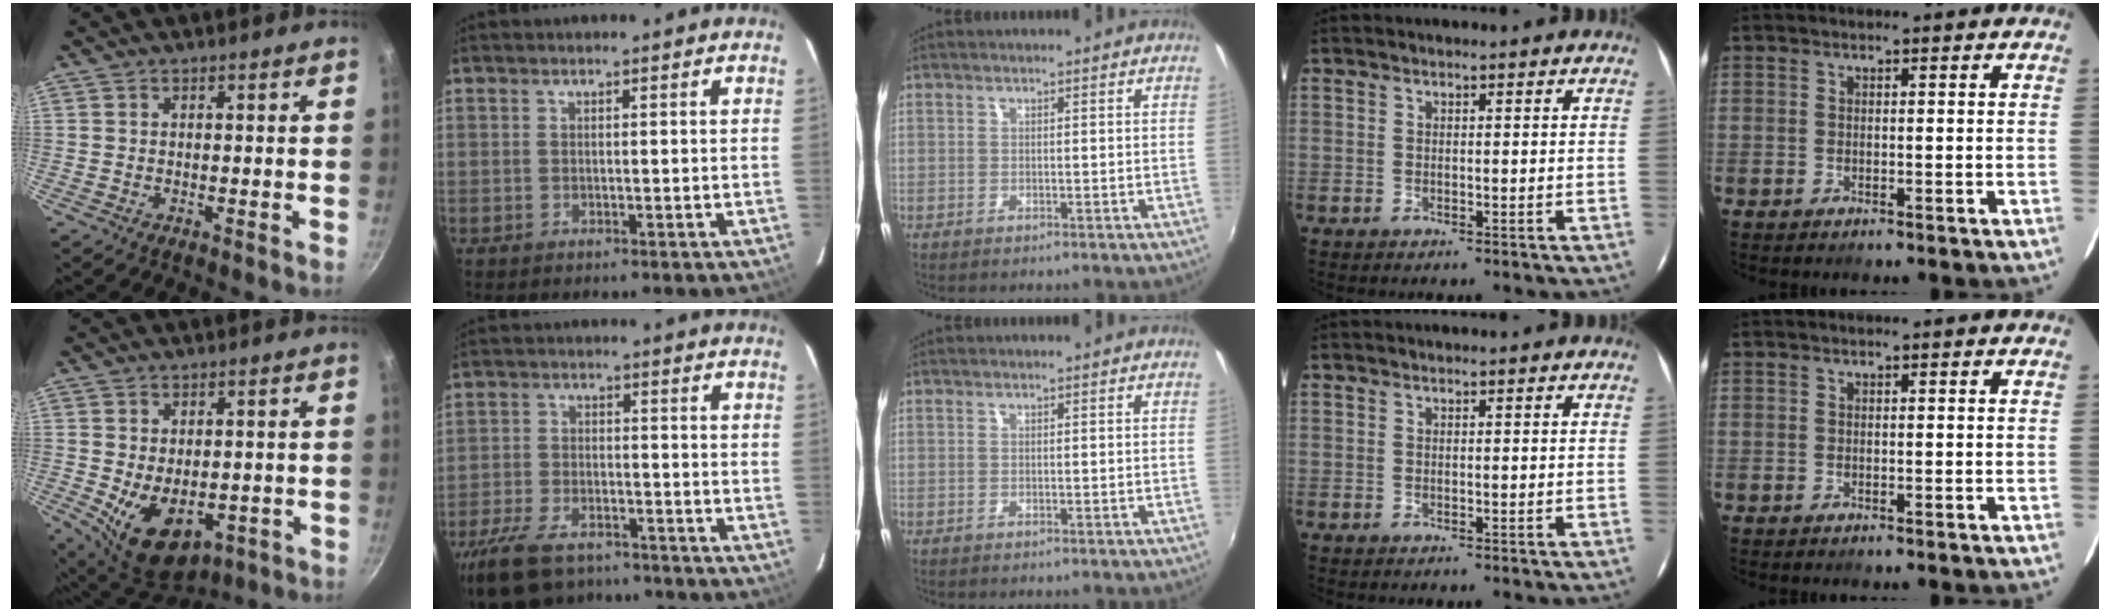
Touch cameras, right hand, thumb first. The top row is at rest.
{"thumb": {"total": 12.3, "force": [-2.6, 8.0, 9.0], "torque": [-0.114, -0.015, -0.014]}, "index": {"total": 16.1, "force": [-12.0, 7.8, 7.4], "torque": [-0.182, -0.013, -0.197]}}